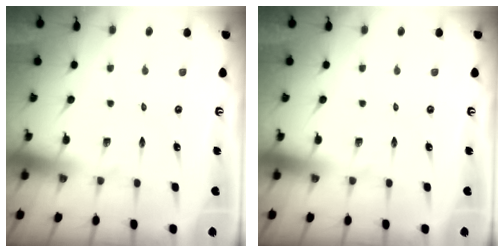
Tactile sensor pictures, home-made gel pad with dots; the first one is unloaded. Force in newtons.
{"total": 0.0}